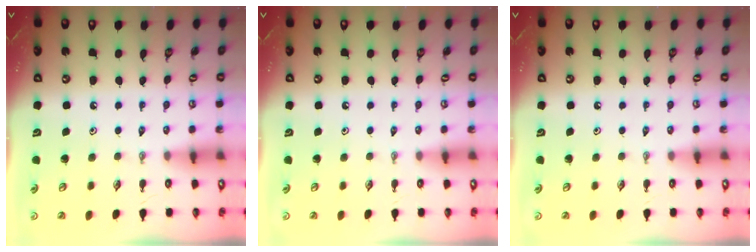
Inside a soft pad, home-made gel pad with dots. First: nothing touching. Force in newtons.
{"total": 0.0}
{"total": 0.0}